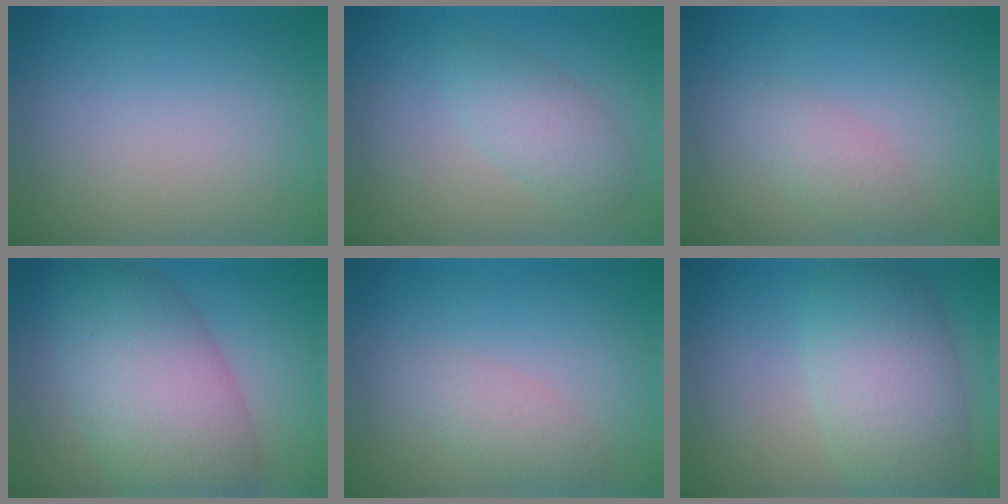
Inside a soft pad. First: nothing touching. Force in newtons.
{"total": 2.7, "press": 2.7, "slide": 0.1}
{"total": 2.0, "press": 2.0, "slide": 0.1}
{"total": 9.6, "press": 9.6, "slide": 0.2}
{"total": 2.1, "press": 2.1, "slide": 0.2}
{"total": 7.0, "press": 6.9, "slide": 0.5}